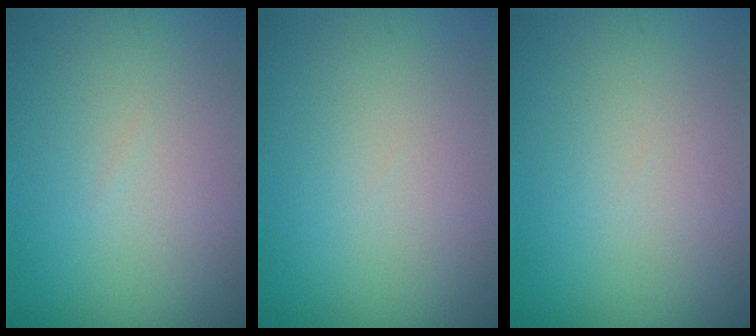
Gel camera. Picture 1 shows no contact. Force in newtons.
{"total": 0.0}
{"total": 0.0}